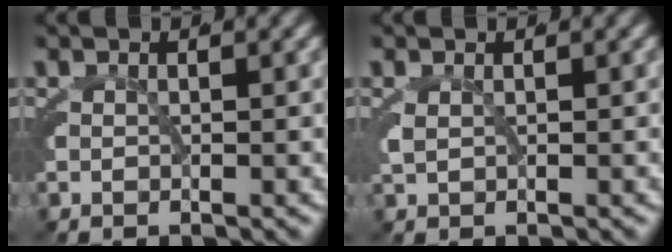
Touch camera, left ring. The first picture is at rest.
{"total": 0.8, "force": [0.0, 0.6, 0.5], "torque": [-0.023, -0.009, 0.006]}